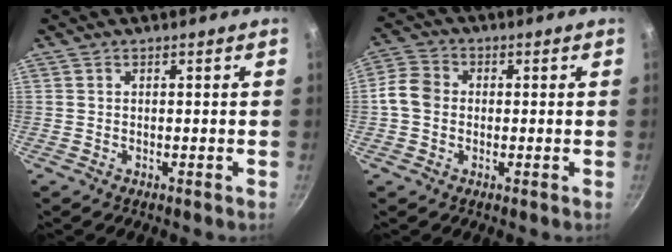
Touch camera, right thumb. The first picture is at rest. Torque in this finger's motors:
{"motor_torque": [-0.01, 0.71, 0.49, -0.44, 0.26]}